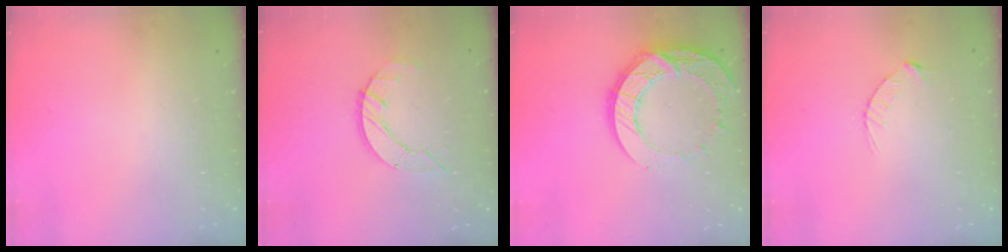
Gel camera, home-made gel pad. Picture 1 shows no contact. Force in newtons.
{"total": 5.7, "press": 5.7, "slide": 0.6}
{"total": 15.6, "press": 15.6, "slide": 1.2}
{"total": 2.9, "press": 2.9, "slide": 0.4}